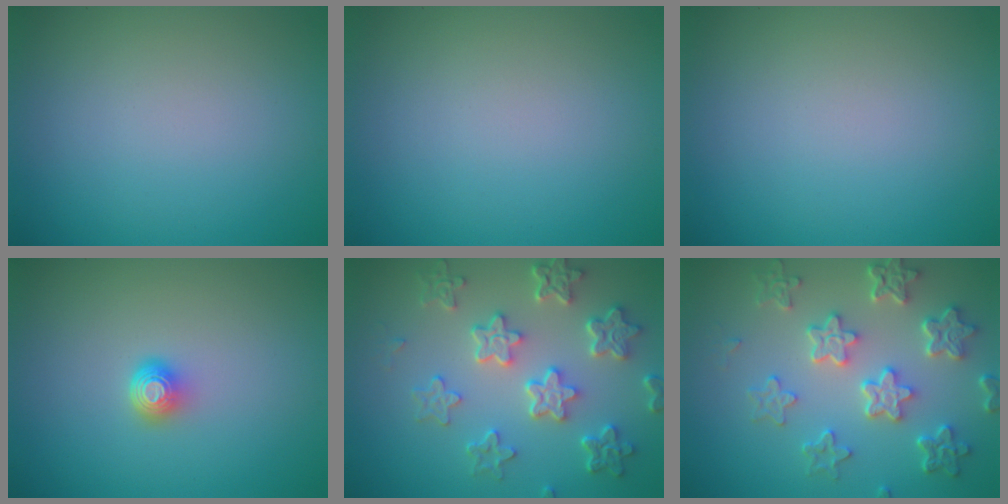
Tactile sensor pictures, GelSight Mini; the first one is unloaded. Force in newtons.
{"total": 0.0}
{"total": 0.0}
{"total": 1.6, "press": 1.2, "slide": 1.1}
{"total": 5.9, "press": 4.6, "slide": 3.8}
{"total": 5.8, "press": 4.6, "slide": 3.6}